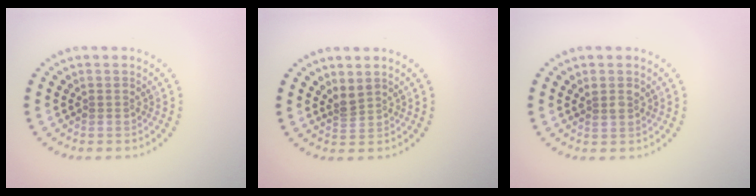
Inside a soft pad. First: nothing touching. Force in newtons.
{"total": 1.3, "press": 0.8, "slide": 1.0}
{"total": 1.5, "press": 1.3, "slide": 0.7}